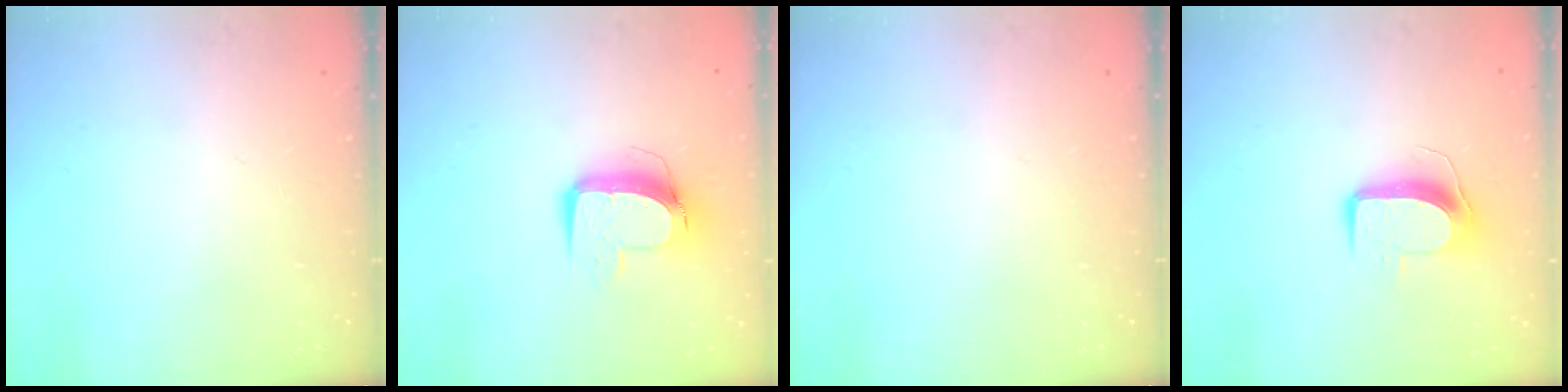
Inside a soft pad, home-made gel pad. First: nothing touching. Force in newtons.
{"total": 10.5, "press": 10.5, "slide": 0.7}
{"total": 0.0}
{"total": 9.5, "press": 9.5, "slide": 0.3}